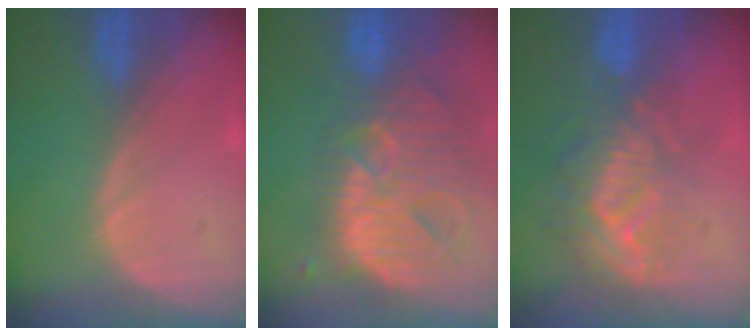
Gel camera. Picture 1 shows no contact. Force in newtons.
{"total": 13.8, "press": 11.6, "slide": 7.4}
{"total": 9.4, "press": 8.5, "slide": 4.1}